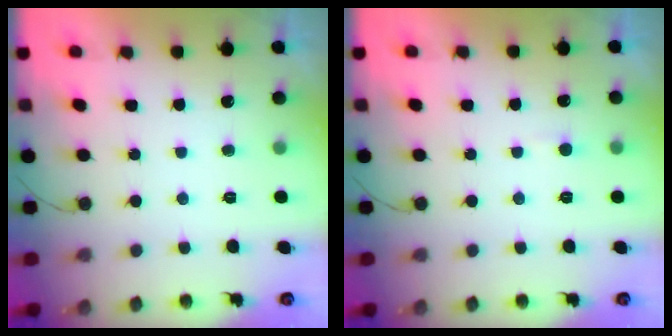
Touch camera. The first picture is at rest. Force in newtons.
{"total": 2.3, "press": 2.3, "slide": 0.3}